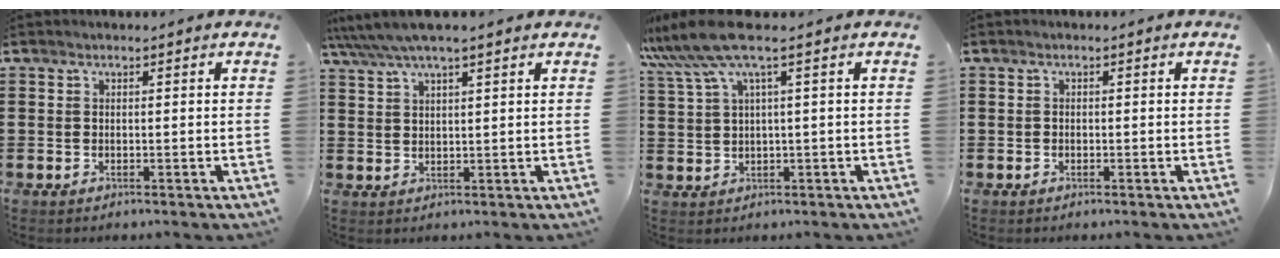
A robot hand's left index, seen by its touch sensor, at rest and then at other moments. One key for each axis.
{"total": 4.1, "fx": 3.2, "fy": 0.5, "fz": 2.6, "tx": -0.059, "ty": -0.004, "tz": 0.056}
{"total": 6.7, "fx": 3.4, "fy": 0.6, "fz": 5.8, "tx": -0.144, "ty": -0.013, "tz": 0.055}
{"total": 0.6, "fx": -0.3, "fy": 0.4, "fz": 0.1, "tx": -0.004, "ty": 0.001, "tz": -0.007}